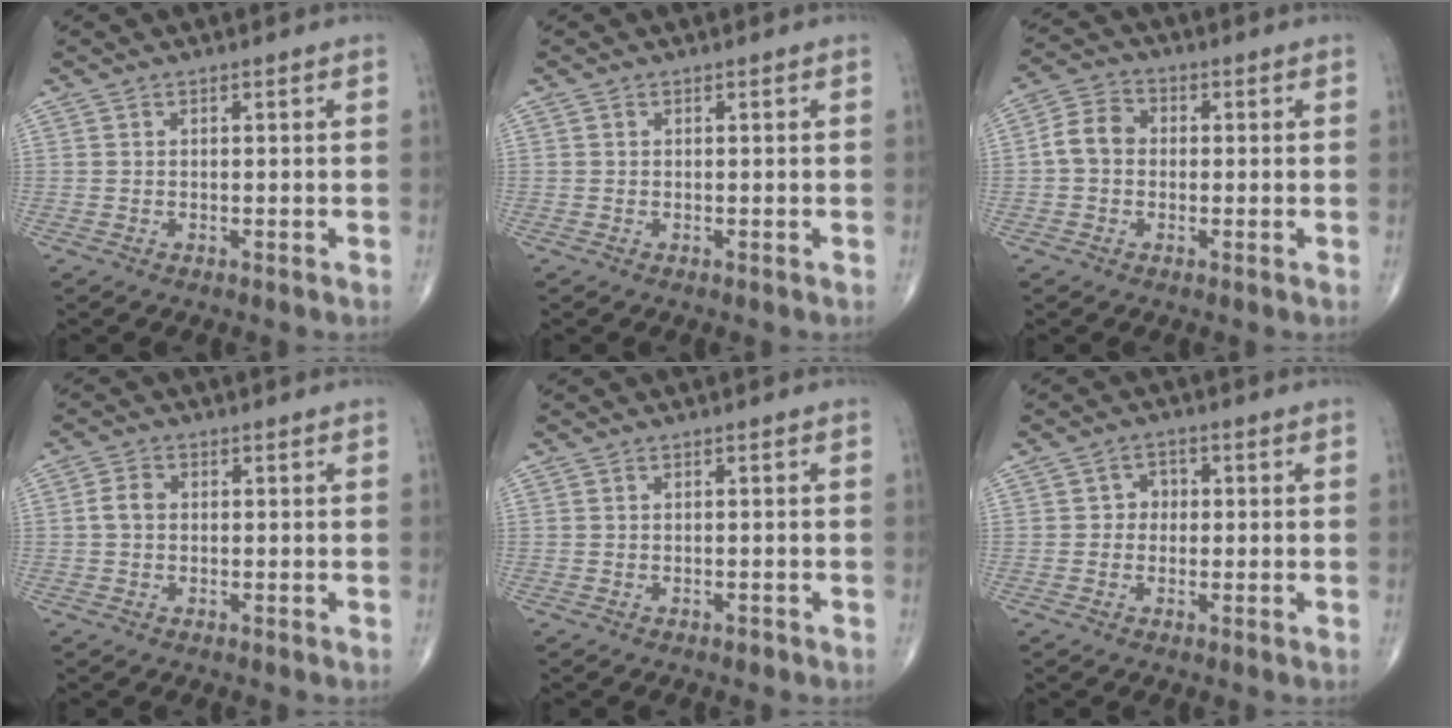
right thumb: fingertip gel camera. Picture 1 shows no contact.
{"total": 0.0}
{"total": 6.0, "force": [-0.3, 4.9, 3.6], "torque": [-0.057, 0.020, -0.016]}
{"total": 2.8, "force": [0.0, 2.1, 1.8], "torque": [-0.035, 0.007, -0.005]}
{"total": 0.6, "force": [-0.5, 0.3, 0.3], "torque": [-0.004, -0.001, -0.008]}
{"total": 3.0, "force": [0.0, 2.7, 1.4], "torque": [0.003, 0.010, -0.008]}